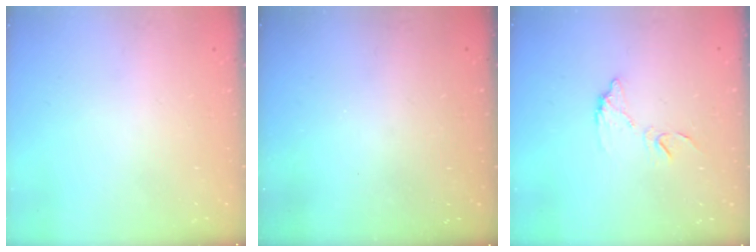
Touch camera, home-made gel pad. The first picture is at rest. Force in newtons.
{"total": 3.2, "press": 3.2, "slide": 0.1}
{"total": 7.6, "press": 7.6, "slide": 0.1}